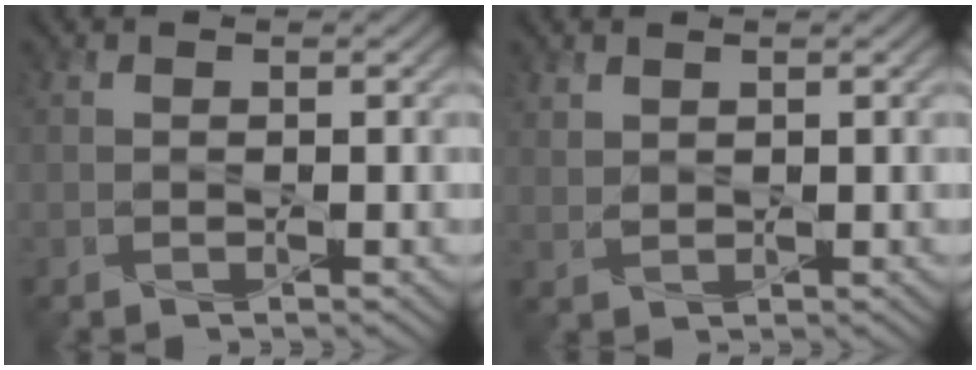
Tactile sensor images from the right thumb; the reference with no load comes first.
{"total": 1.4, "force": [1.1, 0.6, 0.5], "torque": [-0.019, 0.000, 0.029]}